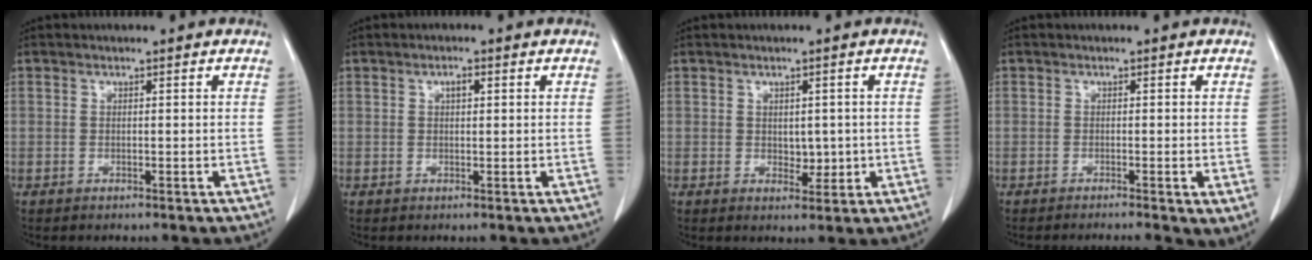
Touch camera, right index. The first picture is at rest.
{"total": 1.4, "force": [0.5, 0.5, 1.2], "torque": [-0.020, 0.002, 0.007]}
{"total": 2.9, "force": [-0.1, 1.8, 2.2], "torque": [-0.028, -0.003, 0.006]}
{"total": 4.0, "force": [-2.2, 0.8, 3.2], "torque": [-0.036, -0.012, -0.038]}